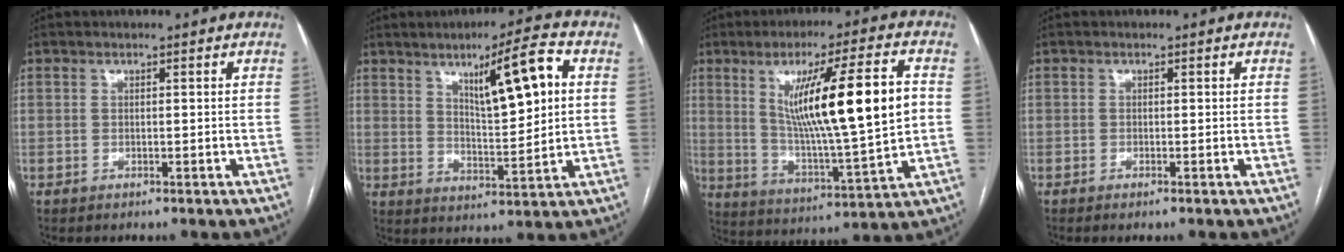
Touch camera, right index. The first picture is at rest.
{"total": 10.9, "force": [3.8, 1.7, 10.1], "torque": [-0.157, 0.003, 0.065]}
{"total": 18.7, "force": [3.3, 1.2, 18.4], "torque": [-0.302, -0.003, 0.055]}
{"total": 0.8, "force": [-0.5, 0.0, 0.5], "torque": [-0.011, -0.001, -0.010]}